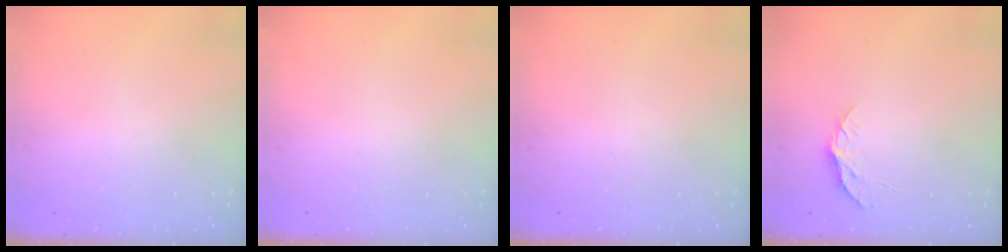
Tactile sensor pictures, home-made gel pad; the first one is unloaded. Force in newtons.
{"total": 0.0}
{"total": 0.0}
{"total": 8.1, "press": 8.1, "slide": 0.7}